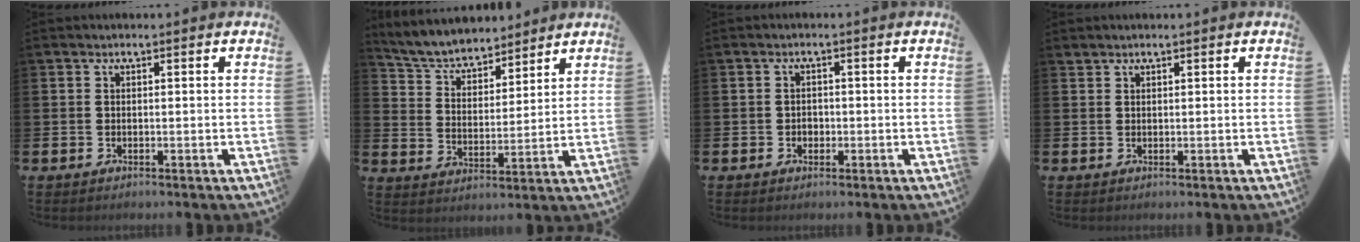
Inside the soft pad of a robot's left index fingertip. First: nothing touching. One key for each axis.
{"total": 5.8, "fx": 5.5, "fy": 1.5, "fz": 0.8, "tx": -0.049, "ty": -0.037, "tz": 0.096}
{"total": 1.2, "fx": -0.3, "fy": 1.1, "fz": 0.5, "tx": -0.002, "ty": 0.003, "tz": -0.008}
{"total": 0.9, "fx": 0.9, "fy": 0.2, "fz": -0.1, "tx": 0.001, "ty": 0.002, "tz": 0.016}